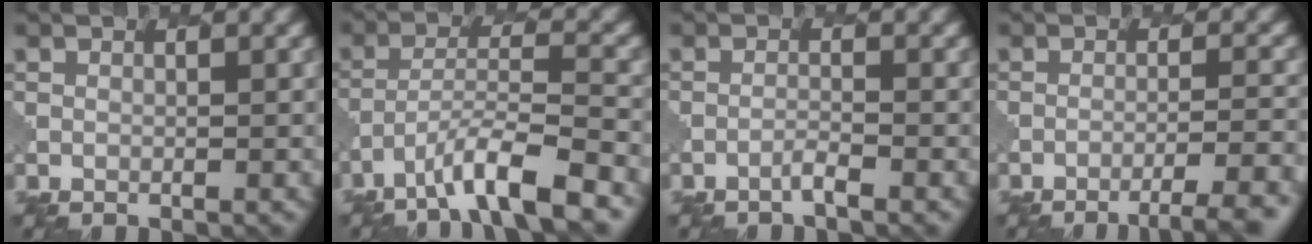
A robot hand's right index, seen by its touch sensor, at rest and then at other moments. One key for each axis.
{"total": 6.4, "fx": -4.5, "fy": 0.9, "fz": 4.4, "tx": -0.078, "ty": 0.004, "tz": -0.079}
{"total": 0.9, "fx": -0.8, "fy": 0.0, "fz": 0.5, "tx": -0.005, "ty": 0.007, "tz": -0.018}
{"total": 5.2, "fx": -3.8, "fy": 0.8, "fz": 3.5, "tx": -0.047, "ty": 0.003, "tz": -0.053}